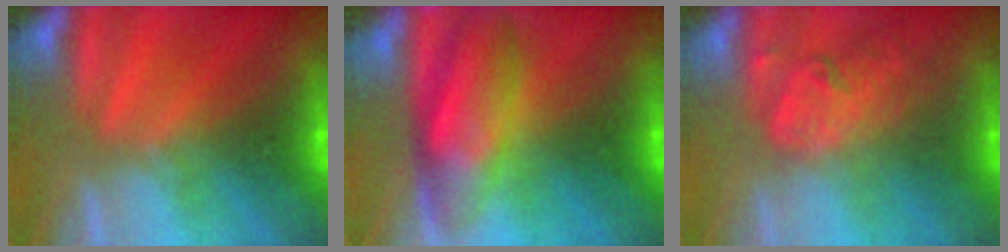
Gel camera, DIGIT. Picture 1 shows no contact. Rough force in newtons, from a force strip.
{"total": 7.7}
{"total": 2.3}